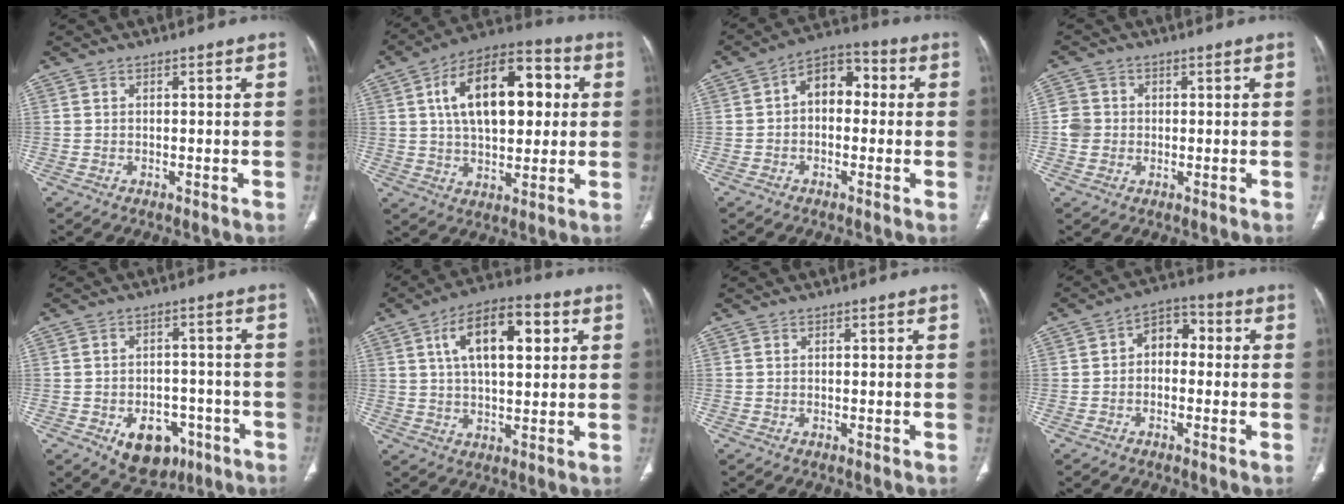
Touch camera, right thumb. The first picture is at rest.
{"total": 20.1, "force": [4.2, 11.0, 16.3], "torque": [-0.231, 0.018, 0.061]}
{"total": 8.8, "force": [0.6, 5.9, 6.5], "torque": [-0.069, 0.031, -0.006]}
{"total": 4.0, "force": [-0.3, 3.8, 1.3], "torque": [-0.012, 0.007, -0.008]}
{"total": 10.4, "force": [-4.9, 7.1, 5.8], "torque": [-0.046, 0.026, -0.059]}
{"total": 14.1, "force": [4.4, 6.7, 11.6], "torque": [-0.174, 0.005, 0.067]}
{"total": 0.0}
{"total": 6.4, "force": [-0.2, 4.5, 4.6], "torque": [-0.047, 0.028, -0.019]}